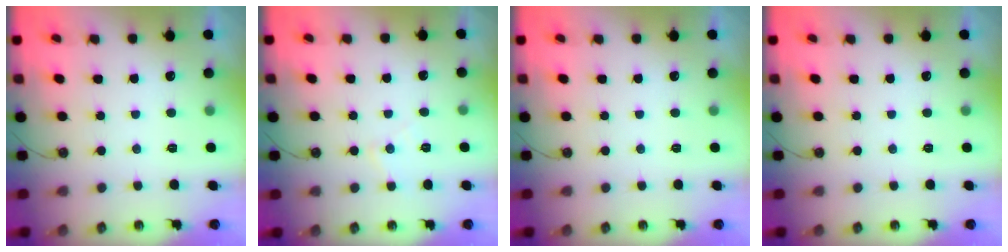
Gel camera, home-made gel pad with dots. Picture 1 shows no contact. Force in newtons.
{"total": 5.6, "press": 5.6, "slide": 0.5}
{"total": 0.0}
{"total": 0.0}